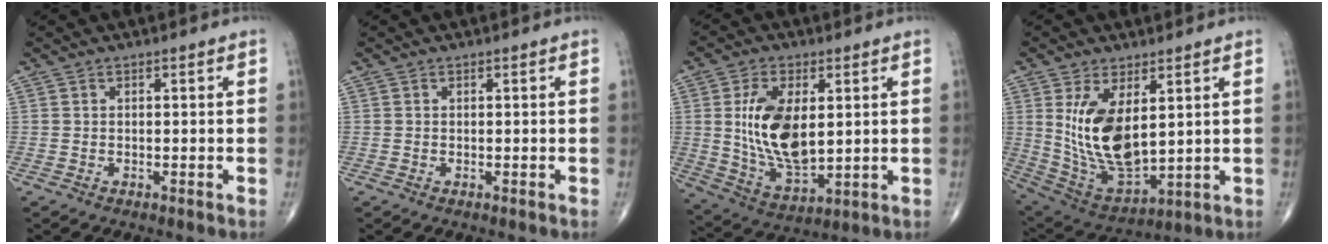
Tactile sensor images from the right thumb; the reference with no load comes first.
{"total": 0.0}
{"total": 15.2, "force": [2.1, 8.0, 12.7], "torque": [-0.228, -0.019, 0.051]}
{"total": 15.1, "force": [3.4, 7.6, 12.7], "torque": [-0.228, -0.024, 0.089]}